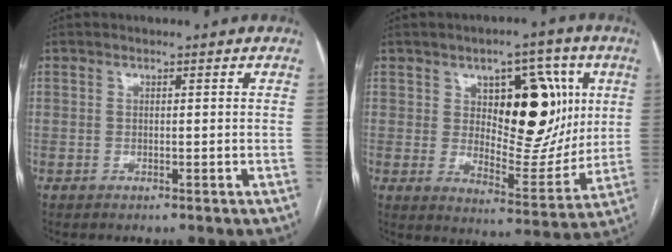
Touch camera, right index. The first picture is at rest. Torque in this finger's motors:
{"motor_torque": [0.42, 0.19, 0.28, 0.07]}